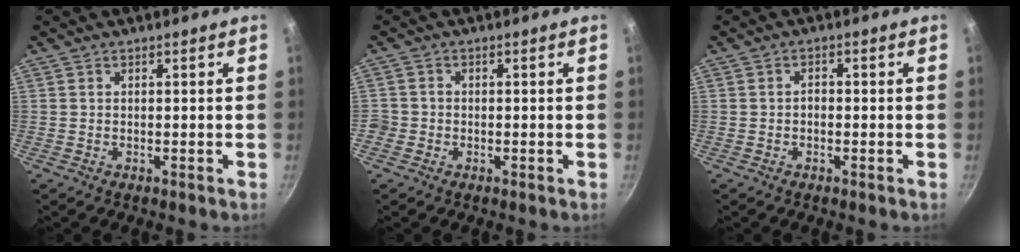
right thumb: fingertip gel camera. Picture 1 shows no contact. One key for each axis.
{"total": 2.0, "fx": -0.8, "fy": 1.8, "fz": 0.4, "tx": -0.002, "ty": 0.007, "tz": -0.017}
{"total": 1.4, "fx": -0.4, "fy": 0.9, "fz": 1.0, "tx": -0.015, "ty": 0.008, "tz": -0.008}